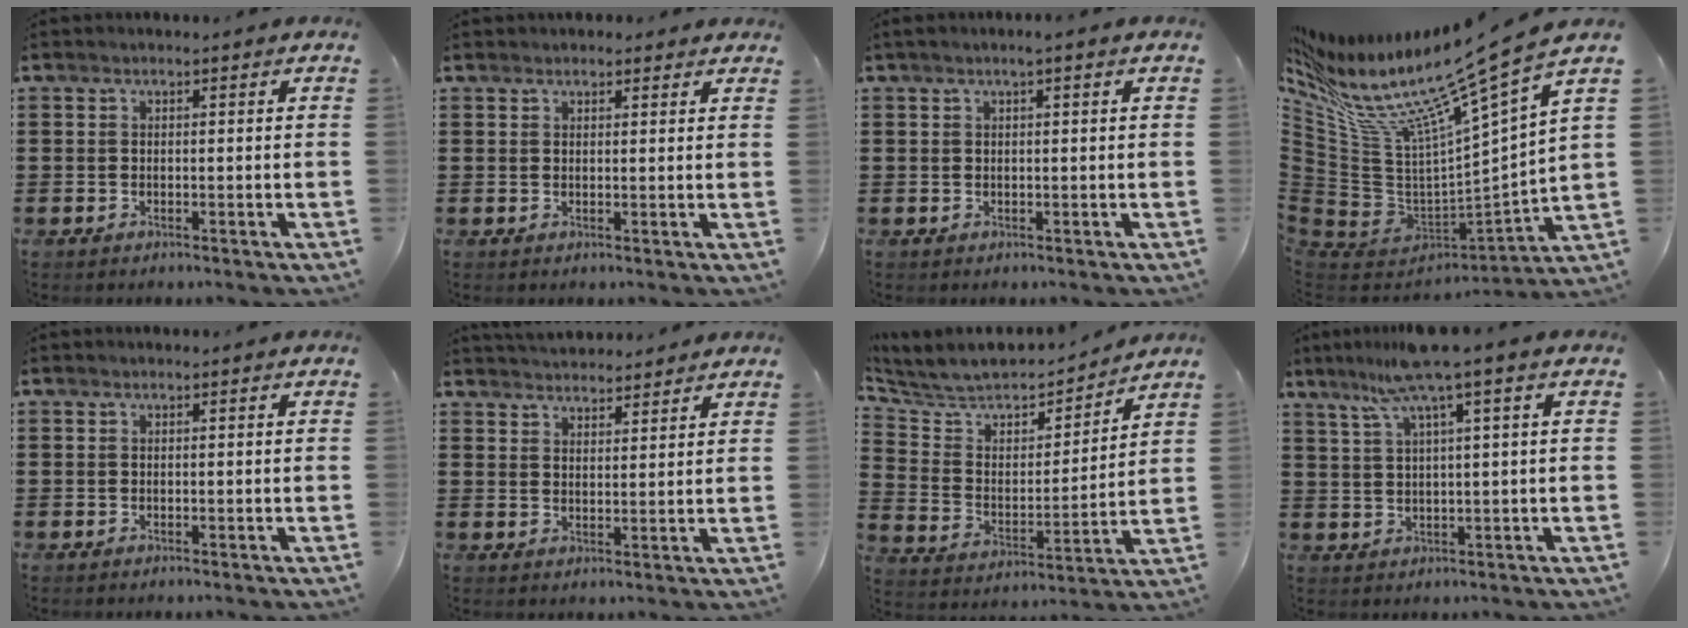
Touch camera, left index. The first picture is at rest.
{"total": 1.6, "force": [1.5, 0.6, 0.3], "torque": [0.000, 0.001, 0.027]}
{"total": 1.3, "force": [0.4, 0.0, 1.2], "torque": [-0.022, -0.002, 0.008]}
{"total": 15.0, "force": [10.6, 2.5, 10.3], "torque": [-0.211, -0.082, 0.161]}
{"total": 0.0}
{"total": 3.6, "force": [3.5, 0.3, 0.1], "torque": [-0.012, -0.011, 0.066]}
{"total": 5.7, "force": [5.0, 2.3, 1.3], "torque": [-0.061, -0.038, 0.080]}
{"total": 7.1, "force": [3.9, -0.4, 5.9], "torque": [-0.125, -0.005, 0.065]}